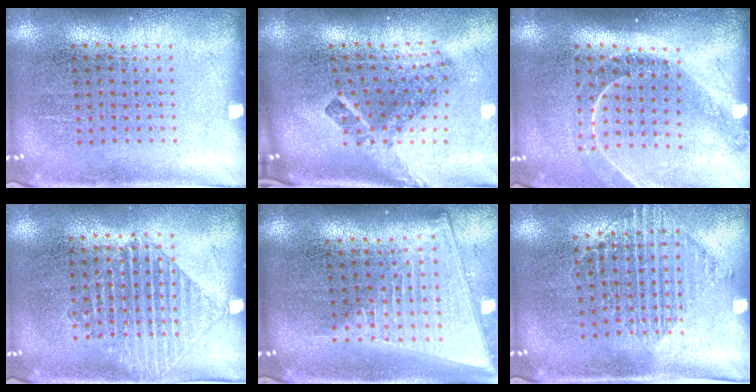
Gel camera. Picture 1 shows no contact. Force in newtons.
{"total": 2.7, "press": 1.7, "slide": 2.1}
{"total": 1.3, "press": 1.3, "slide": 0.2}
{"total": 1.2, "press": 1.1, "slide": 0.6}
{"total": 2.2, "press": 1.8, "slide": 1.3}
{"total": 1.4, "press": 1.2, "slide": 0.9}